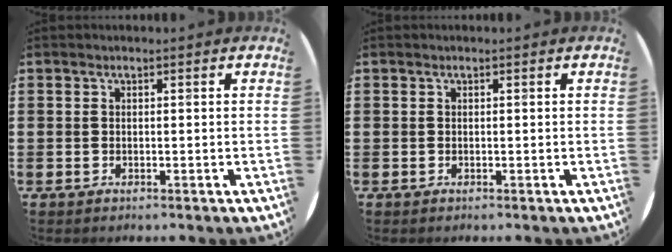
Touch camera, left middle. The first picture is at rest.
{"total": 0.0}